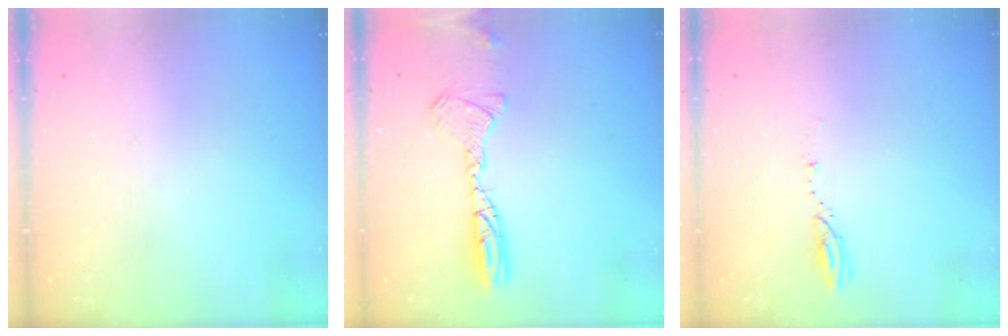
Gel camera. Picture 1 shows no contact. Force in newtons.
{"total": 13.0, "press": 12.6, "slide": 3.3}
{"total": 3.1, "press": 3.0, "slide": 0.3}